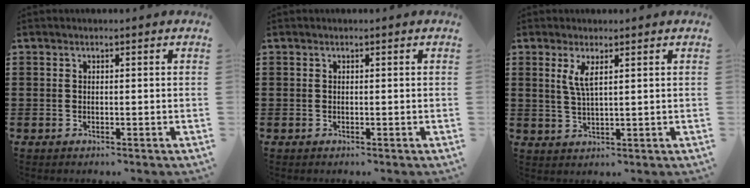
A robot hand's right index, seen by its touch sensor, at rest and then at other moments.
{"total": 0.0}
{"total": 3.5, "force": [1.5, 0.9, 3.0], "torque": [-0.065, 0.003, 0.025]}